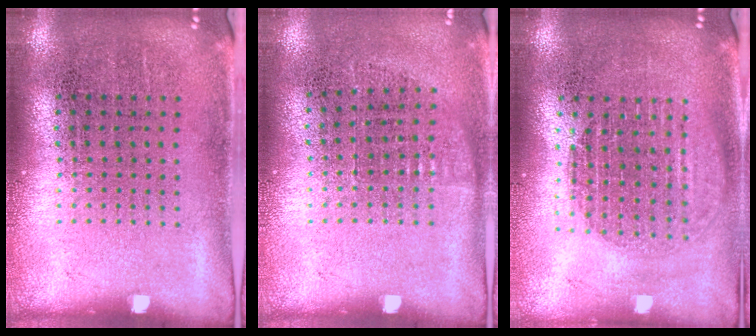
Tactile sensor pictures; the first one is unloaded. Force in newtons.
{"total": 0.6, "press": 0.6, "slide": 0.3}
{"total": 1.6, "press": 1.3, "slide": 0.9}